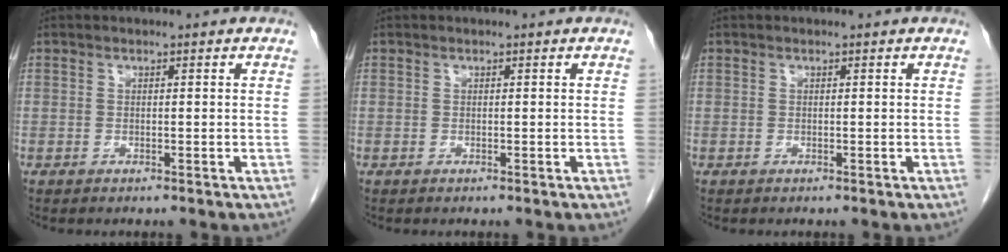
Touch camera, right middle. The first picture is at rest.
{"total": 0.0}
{"total": 0.0}